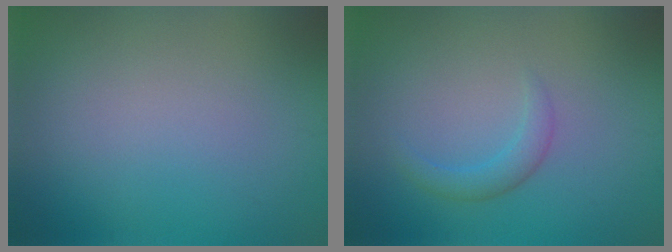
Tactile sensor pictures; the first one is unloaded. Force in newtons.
{"total": 1.8, "press": 1.8, "slide": 0.0}